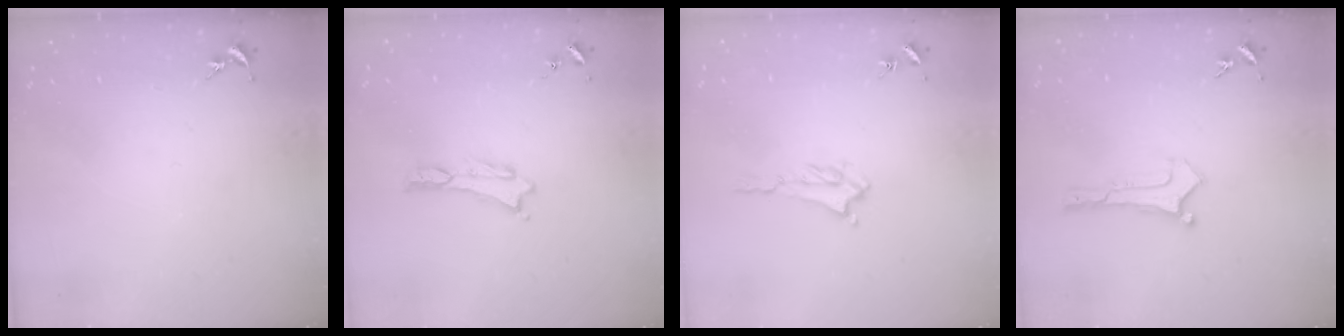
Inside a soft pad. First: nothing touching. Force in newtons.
{"total": 0.0}
{"total": 1.2, "press": 1.1, "slide": 0.5}
{"total": 0.0}